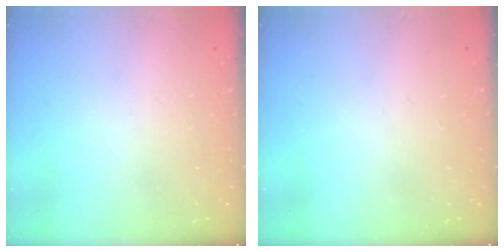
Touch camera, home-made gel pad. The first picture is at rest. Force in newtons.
{"total": 0.0}